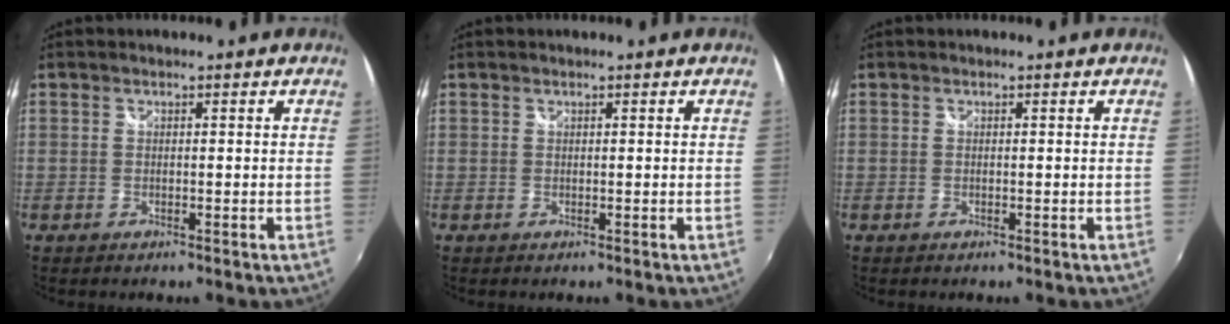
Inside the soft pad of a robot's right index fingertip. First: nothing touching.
{"total": 0.0}
{"total": 0.0}